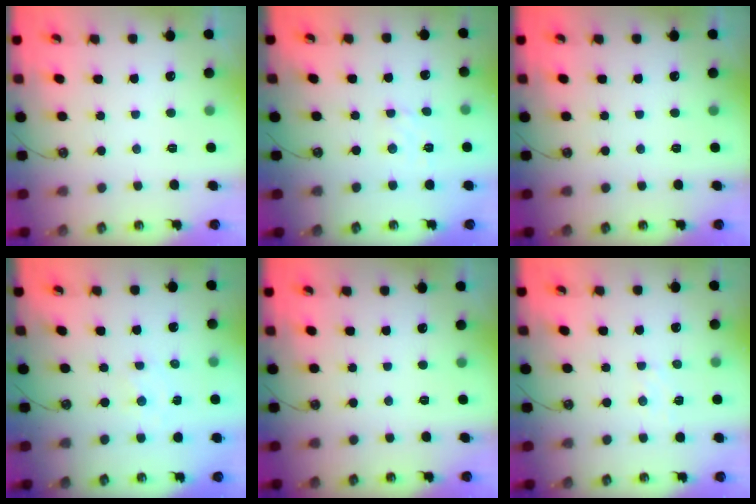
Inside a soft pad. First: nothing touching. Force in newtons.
{"total": 1.9, "press": 1.8, "slide": 0.6}
{"total": 0.0}
{"total": 1.8, "press": 1.8, "slide": 0.3}
{"total": 0.0}
{"total": 4.6, "press": 4.6, "slide": 0.5}